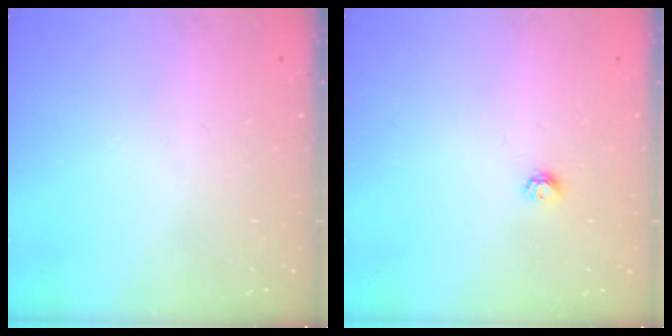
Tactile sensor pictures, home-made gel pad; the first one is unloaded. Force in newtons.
{"total": 3.8, "press": 3.8, "slide": 0.5}